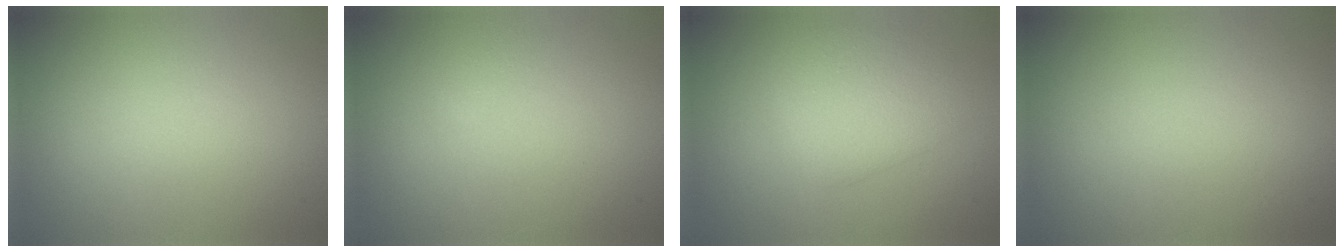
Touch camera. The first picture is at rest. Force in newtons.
{"total": 0.6, "press": 0.6, "slide": 0.1}
{"total": 3.0, "press": 3.0, "slide": 0.0}
{"total": 0.0}